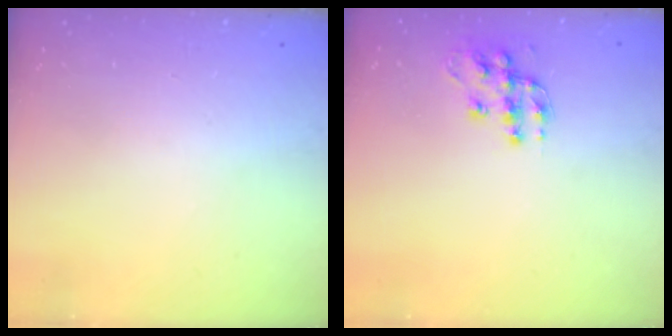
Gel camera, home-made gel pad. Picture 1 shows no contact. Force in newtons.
{"total": 11.8, "press": 11.8, "slide": 0.6}